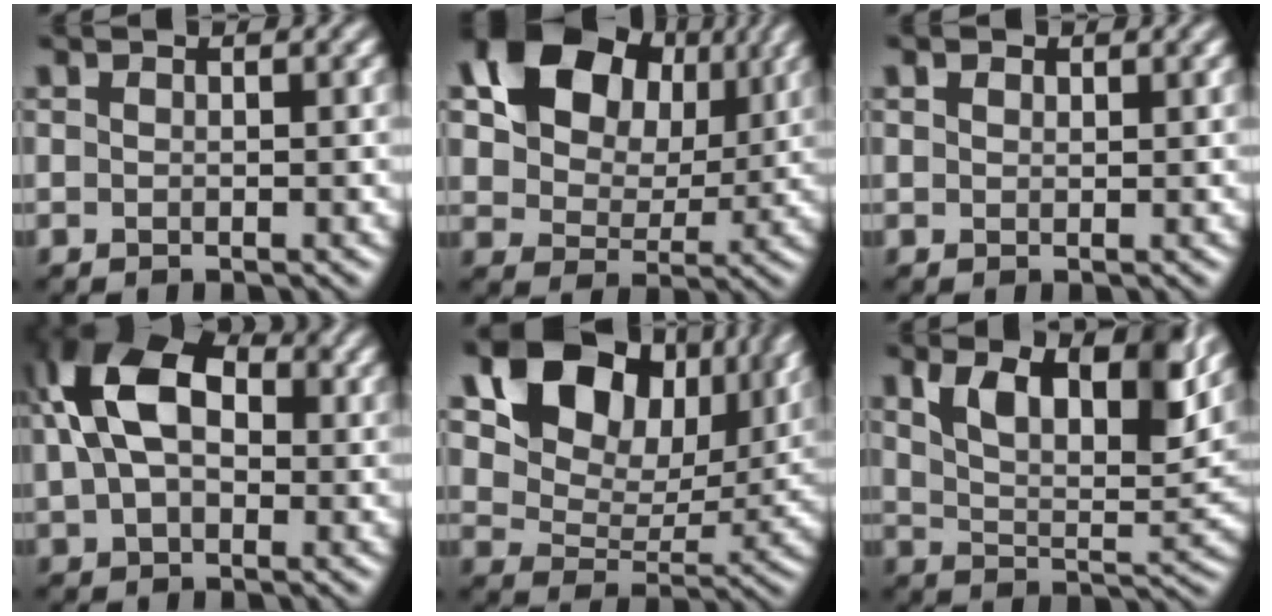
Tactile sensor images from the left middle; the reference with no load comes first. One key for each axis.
{"total": 13.0, "fx": 5.7, "fy": 8.9, "fz": 7.6, "tx": -0.140, "ty": 0.022, "tz": 0.094}
{"total": 0.8, "fx": 0.7, "fy": 0.4, "fz": 0.2, "tx": -0.006, "ty": 0.000, "tz": 0.009}
{"total": 11.4, "fx": 2.5, "fy": 7.2, "fz": 8.4, "tx": -0.167, "ty": 0.035, "tz": 0.028}
{"total": 15.8, "fx": 8.8, "fy": 10.1, "fz": 8.4, "tx": -0.165, "ty": 0.045, "tz": 0.143}
{"total": 9.5, "fx": 5.2, "fy": 3.5, "fz": 7.1, "tx": -0.127, "ty": 0.003, "tz": 0.092}